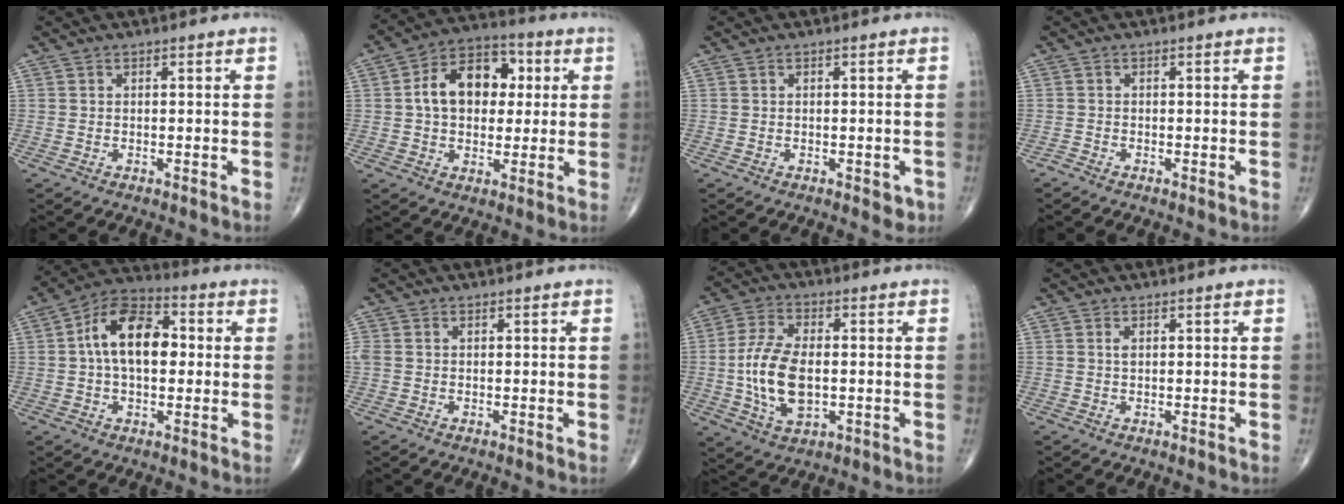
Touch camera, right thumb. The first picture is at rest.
{"total": 13.8, "force": [2.1, 9.5, 9.8], "torque": [-0.124, 0.018, 0.025]}
{"total": 2.0, "force": [-0.8, 1.1, 1.5], "torque": [-0.005, 0.000, -0.008]}
{"total": 0.6, "force": [-0.5, 0.1, 0.2], "torque": [-0.008, -0.004, -0.017]}
{"total": 13.5, "force": [1.3, 8.1, 10.8], "torque": [-0.166, 0.027, 0.008]}
{"total": 1.8, "force": [0.2, 1.3, 1.2], "torque": [-0.043, 0.014, 0.009]}
{"total": 12.5, "force": [-1.1, 6.7, 10.5], "torque": [-0.204, 0.000, -0.018]}
{"total": 0.8, "force": [0.3, 0.4, 0.7], "torque": [-0.011, 0.003, 0.004]}